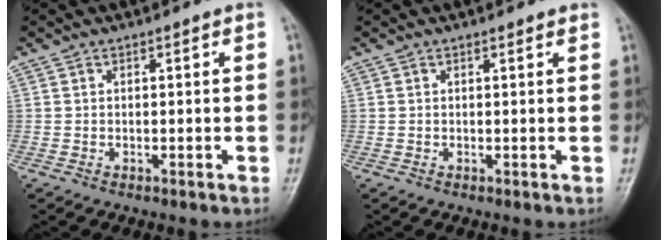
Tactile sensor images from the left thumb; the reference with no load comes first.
{"total": 0.8, "force": [0.7, 0.1, 0.4], "torque": [-0.006, 0.000, 0.008]}